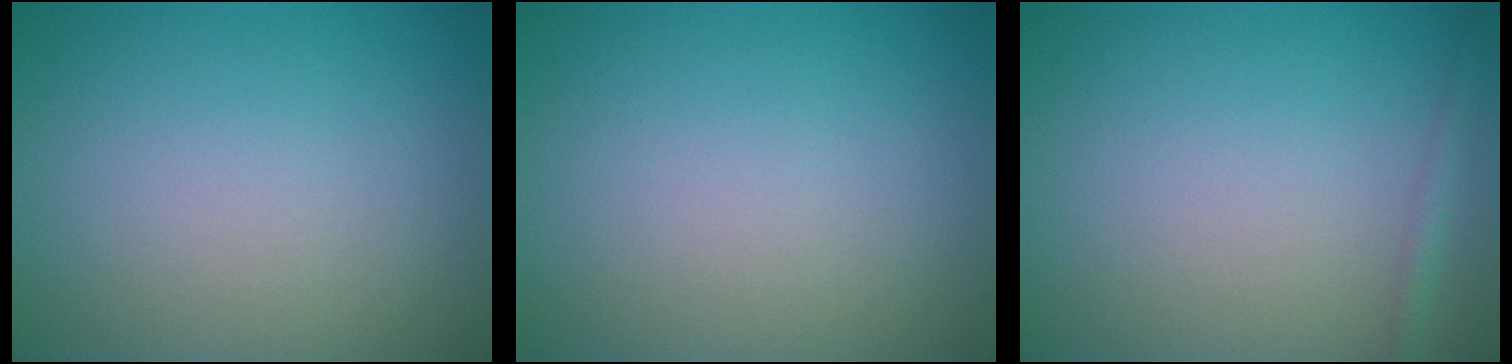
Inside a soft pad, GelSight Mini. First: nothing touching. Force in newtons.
{"total": 0.0}
{"total": 1.1, "press": 1.1, "slide": 0.1}